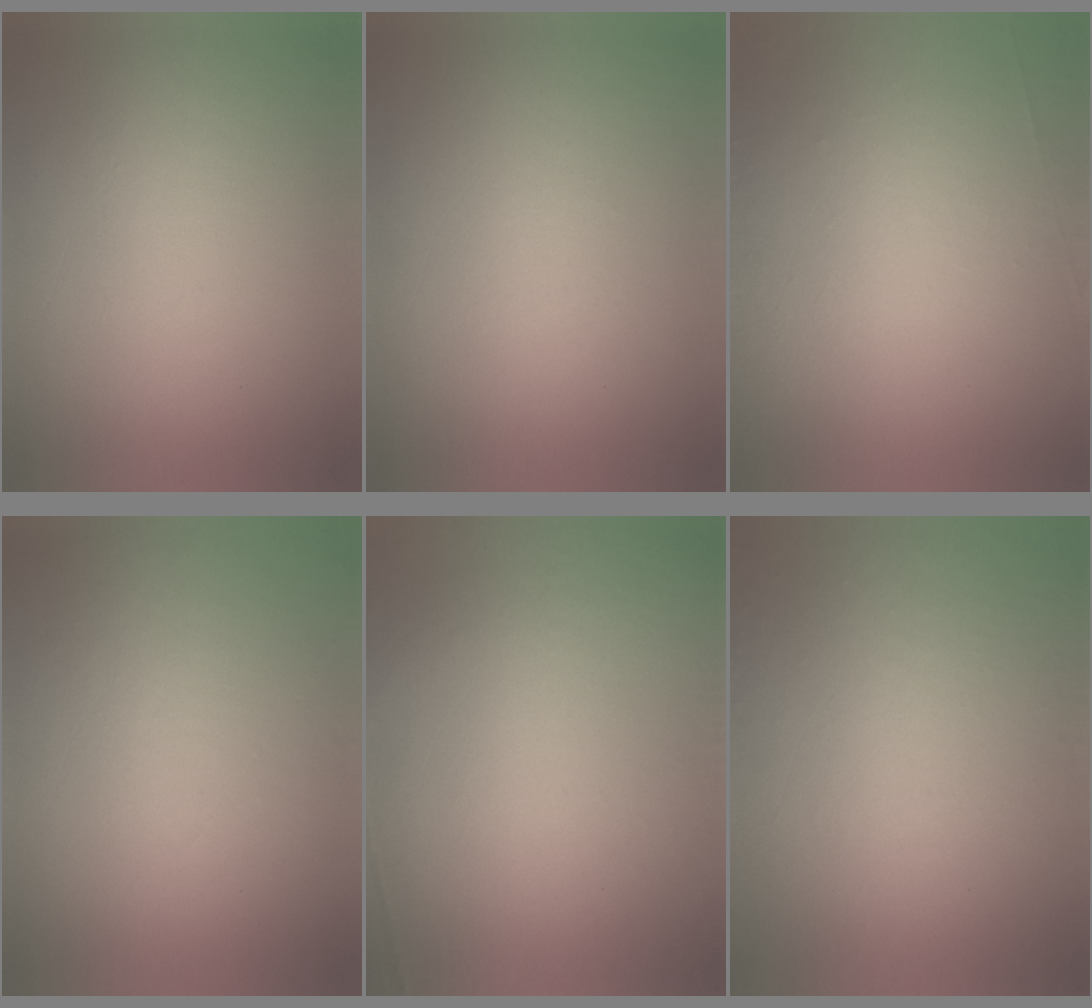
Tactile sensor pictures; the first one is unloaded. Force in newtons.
{"total": 1.4}
{"total": 6.8}
{"total": 1.1}
{"total": 5.5}
{"total": 4.7}